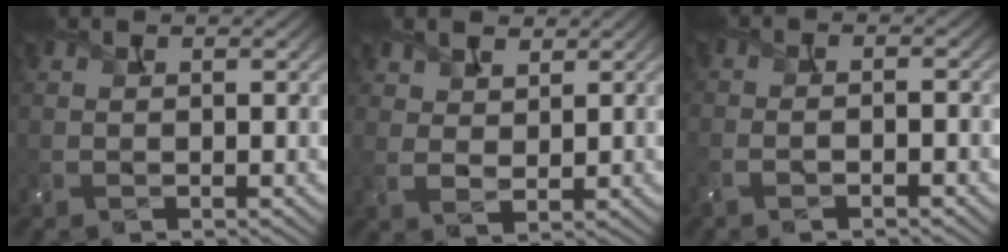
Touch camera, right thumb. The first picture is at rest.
{"total": 3.9, "force": [2.8, 2.0, 1.8], "torque": [-0.039, -0.001, 0.056]}
{"total": 3.0, "force": [-1.6, 0.7, 2.4], "torque": [-0.033, 0.008, -0.036]}